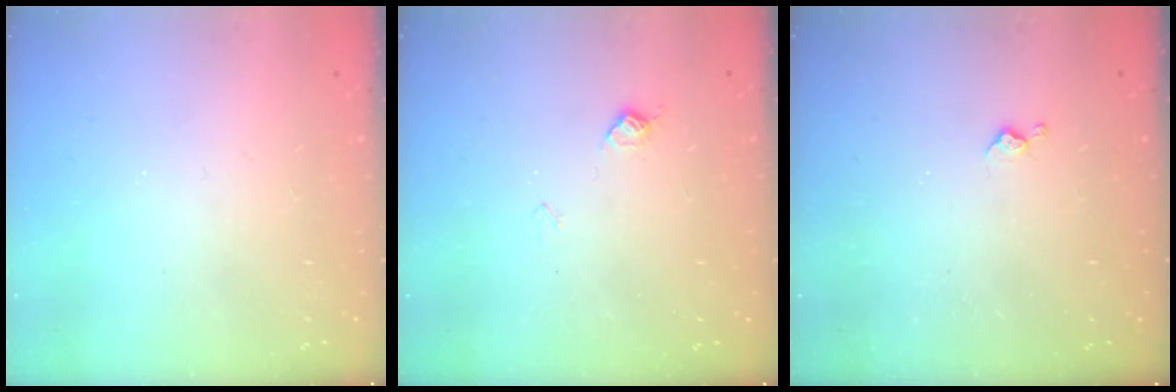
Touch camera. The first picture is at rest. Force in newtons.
{"total": 5.7, "press": 5.7, "slide": 0.7}
{"total": 3.0, "press": 3.0, "slide": 0.6}